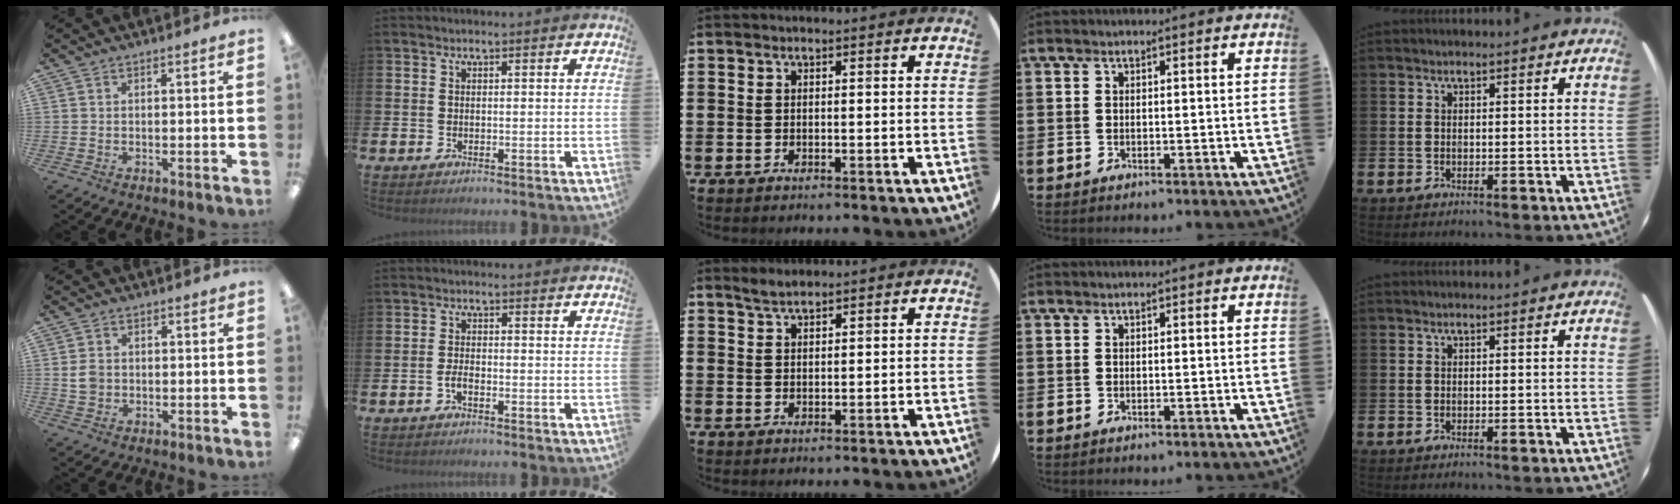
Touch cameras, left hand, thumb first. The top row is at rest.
{"thumb": {"total": 3.5, "force": [0.2, 3.0, 1.8], "torque": [-0.026, 0.004, 0.001]}, "index": {"total": 1.4, "force": [-0.8, 0.5, 1.1], "torque": [-0.024, 0.002, -0.015]}, "middle": {"total": 2.0, "force": [1.9, 0.3, 0.6], "torque": [-0.013, 0.004, 0.035]}}